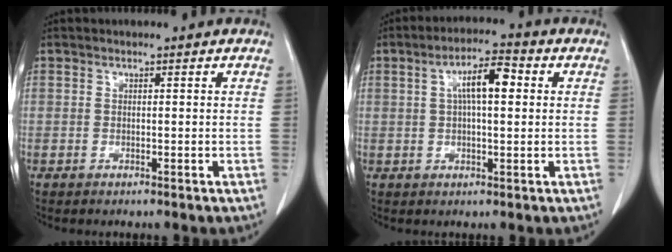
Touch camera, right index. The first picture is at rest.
{"total": 6.8, "force": [1.5, 1.7, 6.4], "torque": [-0.114, 0.019, 0.025]}